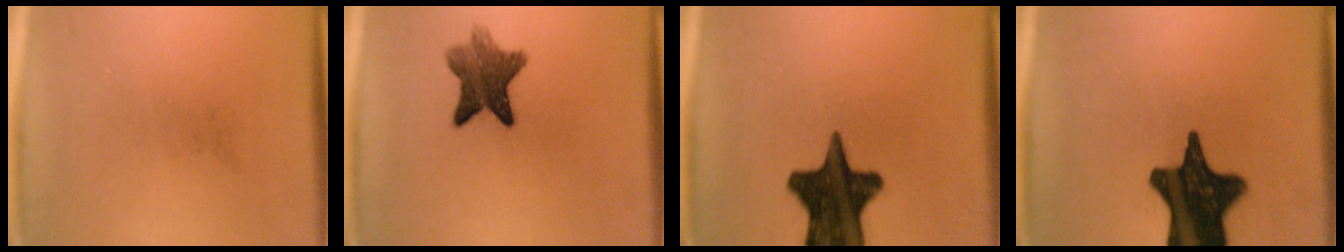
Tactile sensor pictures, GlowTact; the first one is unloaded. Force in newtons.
{"total": 8.1}
{"total": 17.1}
{"total": 18.5}